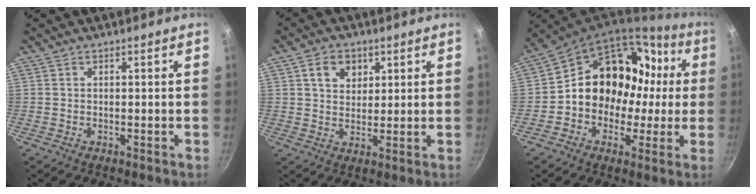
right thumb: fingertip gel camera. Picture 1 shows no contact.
{"total": 6.0, "force": [2.4, 4.6, 3.0], "torque": [-0.027, -0.005, 0.039]}
{"total": 18.9, "force": [0.8, 15.5, 10.8], "torque": [-0.120, 0.059, 0.011]}